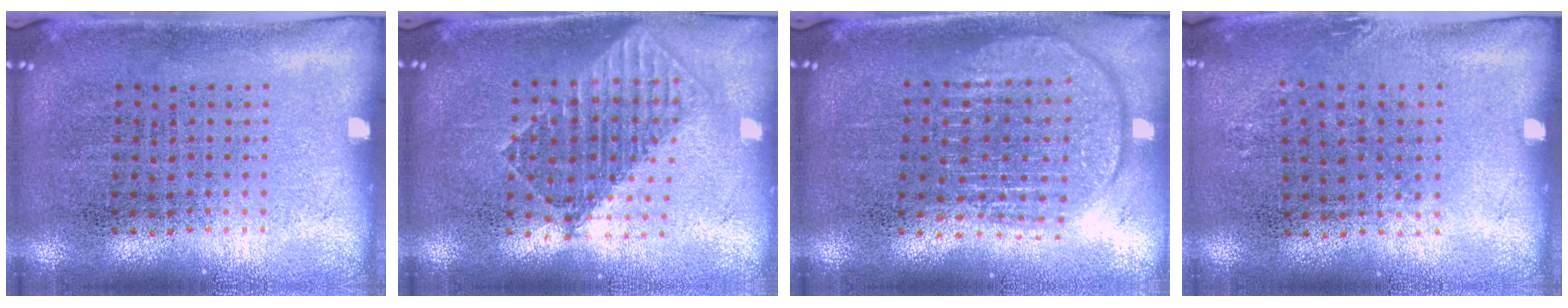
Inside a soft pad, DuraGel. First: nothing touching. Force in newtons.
{"total": 1.7, "press": 1.4, "slide": 0.9}
{"total": 1.9, "press": 1.6, "slide": 1.0}
{"total": 0.7, "press": 0.7, "slide": 0.2}